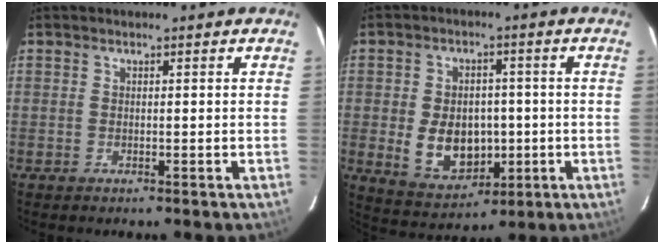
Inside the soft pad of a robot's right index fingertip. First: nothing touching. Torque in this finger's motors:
{"motor_torque": [0.75, 0.37, 0.36, 0.12]}